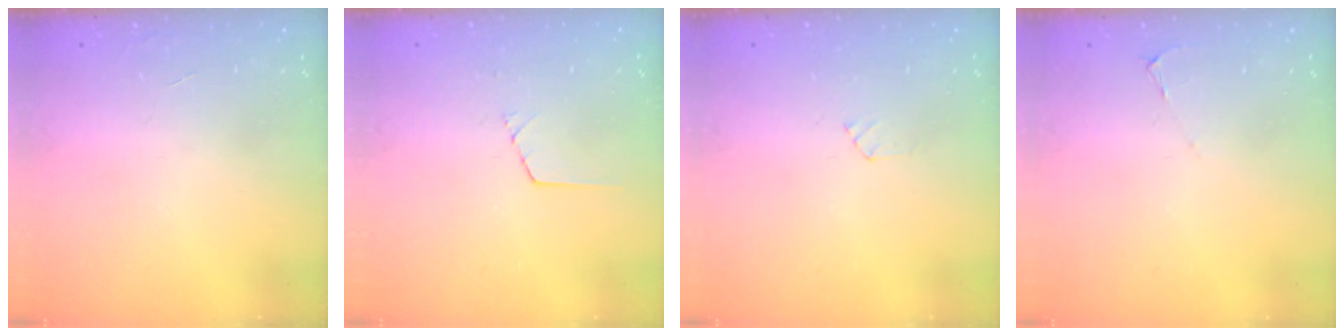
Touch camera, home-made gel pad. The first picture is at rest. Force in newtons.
{"total": 1.4, "press": 1.4, "slide": 0.1}
{"total": 2.4, "press": 2.4, "slide": 0.3}
{"total": 1.7, "press": 1.7, "slide": 0.3}